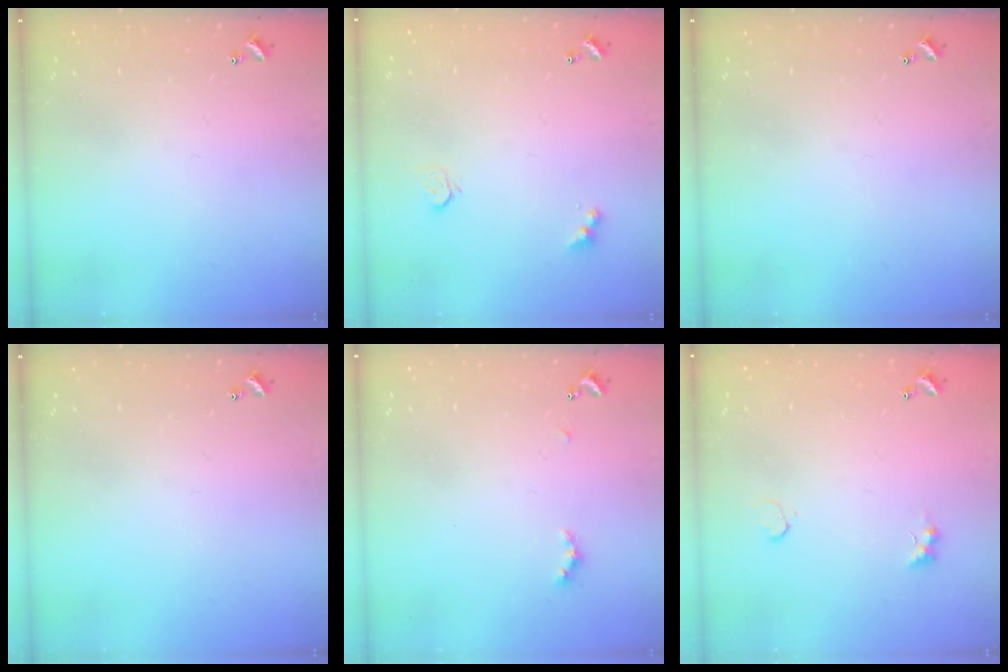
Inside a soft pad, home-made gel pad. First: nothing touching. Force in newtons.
{"total": 3.2, "press": 3.2, "slide": 0.3}
{"total": 0.0}
{"total": 0.0}
{"total": 2.6, "press": 2.6, "slide": 0.6}
{"total": 1.9, "press": 1.8, "slide": 0.5}